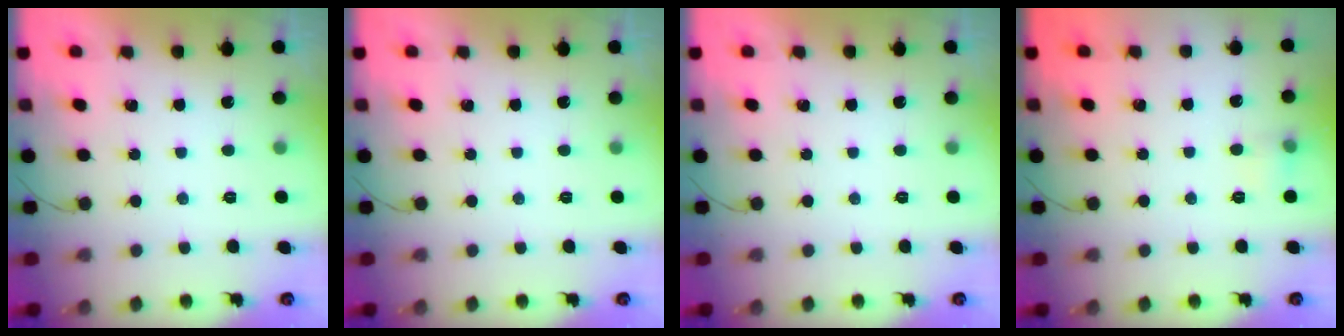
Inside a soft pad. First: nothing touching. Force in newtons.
{"total": 0.0}
{"total": 0.0}
{"total": 6.4, "press": 6.3, "slide": 1.4}